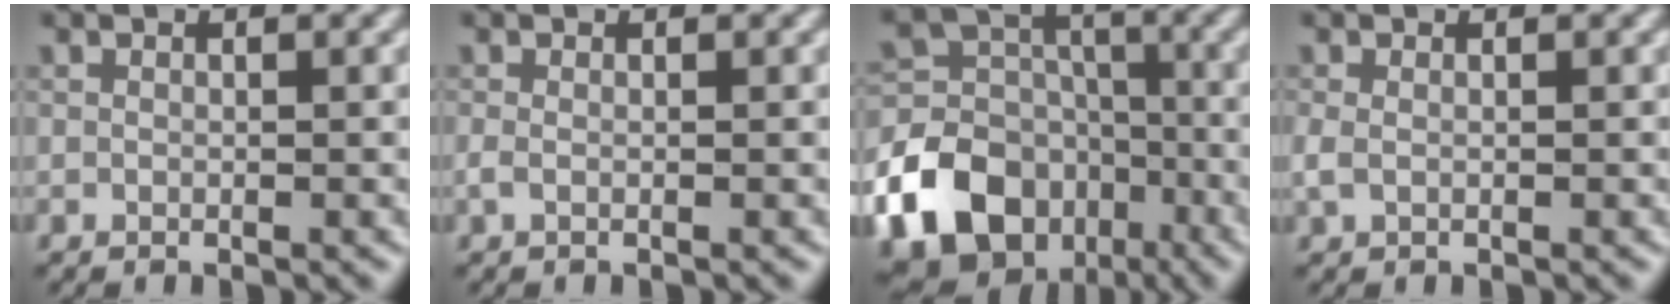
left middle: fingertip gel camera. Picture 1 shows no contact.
{"total": 0.7, "force": [-0.2, 0.2, 0.6], "torque": [-0.015, -0.002, -0.006]}
{"total": 22.4, "force": [-11.5, 17.9, 6.9], "torque": [-0.164, -0.067, -0.202]}
{"total": 0.9, "force": [-0.1, 0.5, 0.7], "torque": [-0.021, -0.001, -0.004]}